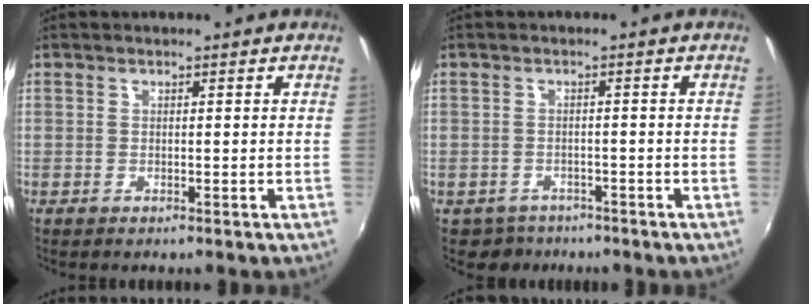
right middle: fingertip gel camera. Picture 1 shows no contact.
{"total": 3.5, "force": [-2.5, 2.4, 0.1], "torque": [-0.012, -0.002, -0.039]}